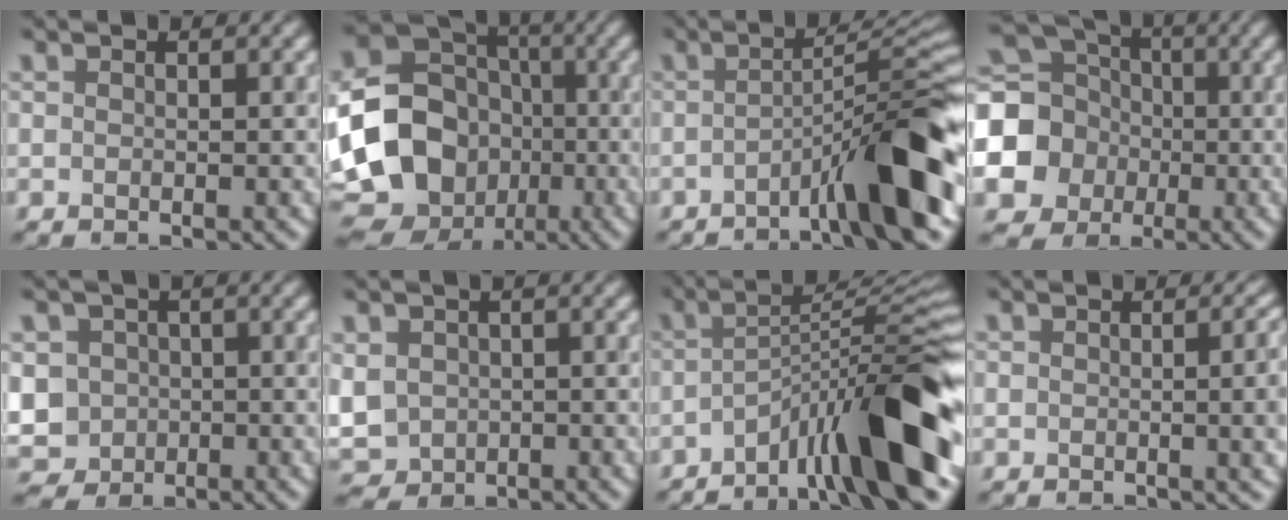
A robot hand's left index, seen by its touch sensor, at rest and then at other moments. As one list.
[{"total": 16.6, "force": [-3.3, 14.5, 7.3], "torque": [-0.164, -0.021, -0.075]}, {"total": 9.0, "force": [-4.0, 1.0, 8.0], "torque": [-0.104, 0.027, -0.072]}, {"total": 14.0, "force": [-2.3, 12.9, 4.9], "torque": [-0.158, -0.012, -0.069]}, {"total": 6.3, "force": [-1.0, 5.8, 2.2], "torque": [-0.052, 0.003, -0.042]}, {"total": 4.5, "force": [-0.3, 3.9, 2.2], "torque": [-0.060, -0.002, -0.005]}, {"total": 11.6, "force": [-5.5, 1.9, 10.0], "torque": [-0.134, 0.025, -0.096]}, {"total": 4.6, "force": [-0.4, 2.0, 4.1], "torque": [-0.035, -0.009, 0.001]}]